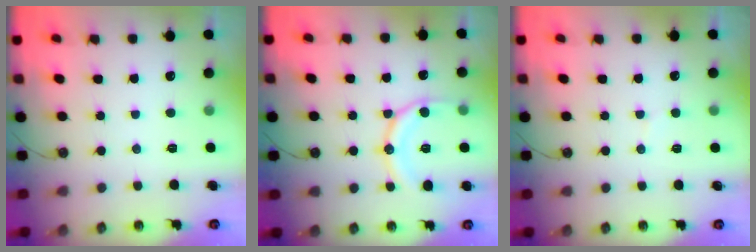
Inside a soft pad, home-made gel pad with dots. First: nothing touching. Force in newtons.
{"total": 13.3, "press": 13.2, "slide": 1.6}
{"total": 4.7, "press": 4.6, "slide": 0.3}